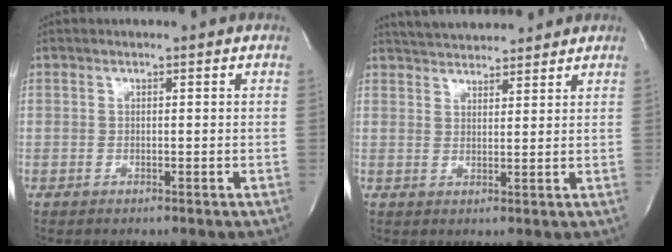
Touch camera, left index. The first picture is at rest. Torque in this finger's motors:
{"motor_torque": [-0.05, -0.59, 0.24, 0.11]}